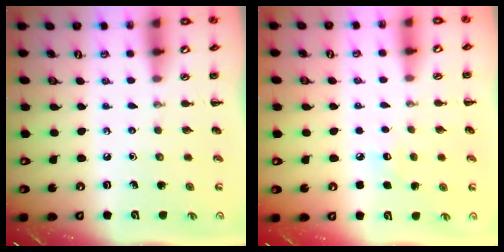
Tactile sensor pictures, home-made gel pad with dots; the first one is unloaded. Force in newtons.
{"total": 5.1, "press": 4.9, "slide": 1.3}